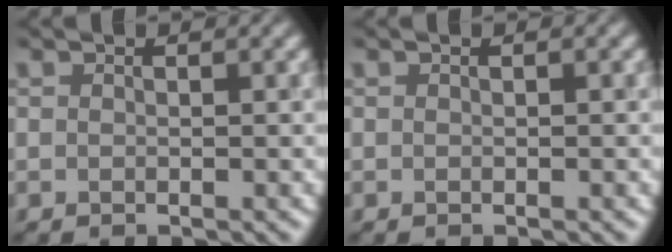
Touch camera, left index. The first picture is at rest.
{"total": 0.0}